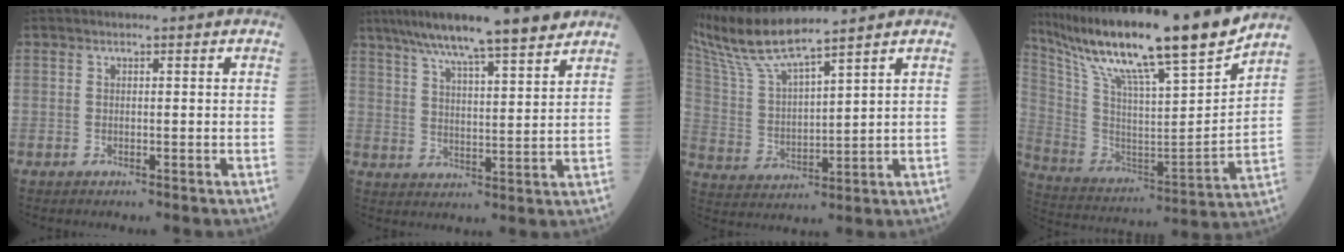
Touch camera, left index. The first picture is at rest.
{"total": 14.7, "force": [12.0, 0.9, 8.4], "torque": [-0.135, 0.020, 0.182]}
{"total": 10.8, "force": [9.7, -0.7, 4.6], "torque": [-0.112, 0.006, 0.198]}
{"total": 24.7, "force": [19.7, 0.6, 14.9], "torque": [-0.271, -0.012, 0.332]}